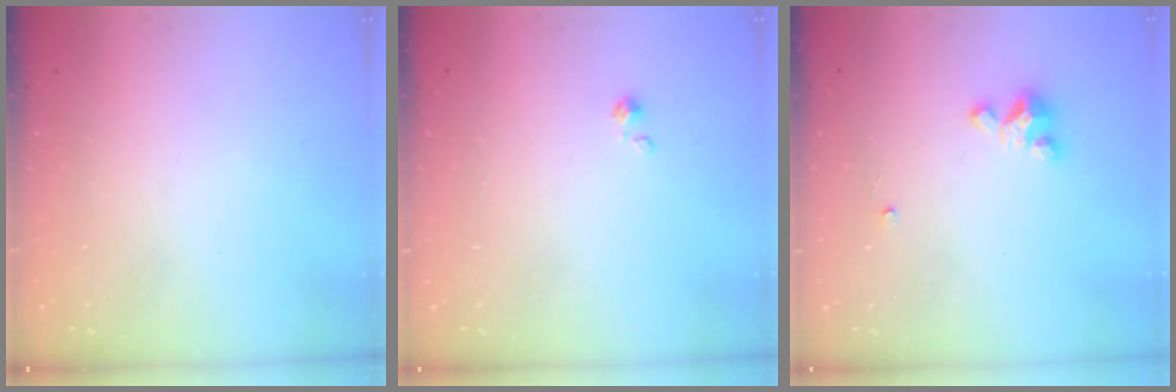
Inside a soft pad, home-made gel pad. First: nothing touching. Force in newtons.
{"total": 0.0}
{"total": 3.5, "press": 3.5, "slide": 0.2}